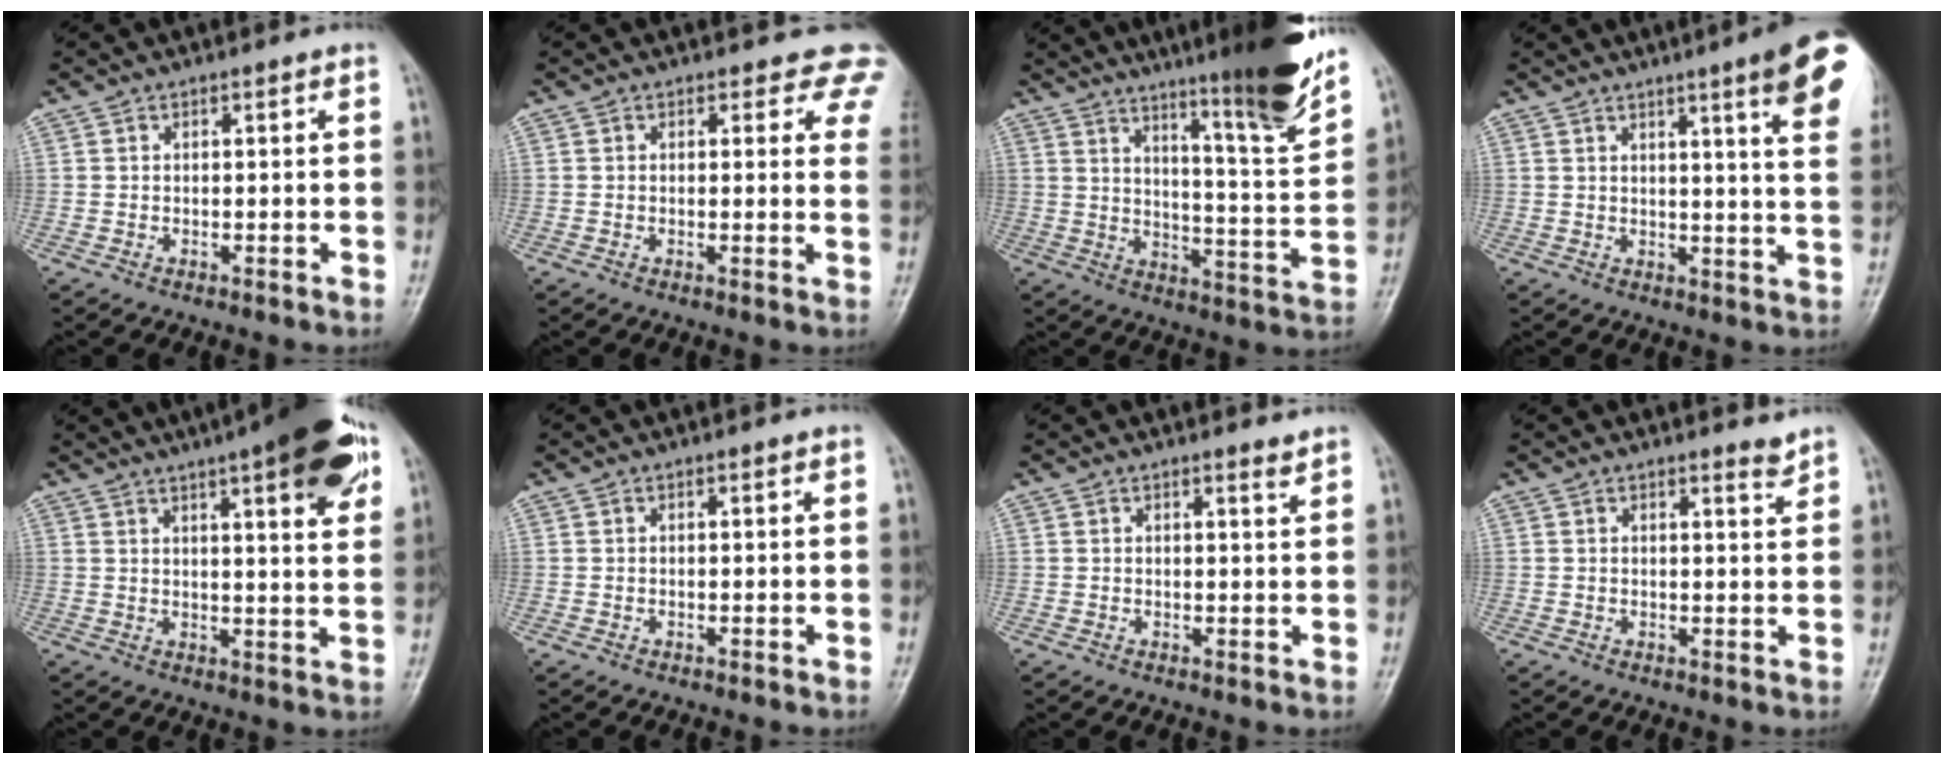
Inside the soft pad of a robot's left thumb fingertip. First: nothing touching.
{"total": 6.5, "force": [5.1, 3.4, 2.3], "torque": [0.018, -0.018, 0.028]}
{"total": 18.0, "force": [13.1, 1.2, 12.3], "torque": [-0.157, -0.079, 0.192]}
{"total": 14.0, "force": [7.6, 1.3, 11.7], "torque": [-0.129, -0.032, 0.081]}
{"total": 16.0, "force": [8.3, 3.7, 13.1], "torque": [-0.156, -0.018, 0.111]}
{"total": 0.0}
{"total": 1.1, "force": [1.0, -0.1, 0.4], "torque": [0.000, -0.012, 0.018]}
{"total": 1.5, "force": [1.5, 0.0, 0.4], "torque": [0.003, -0.017, 0.023]}